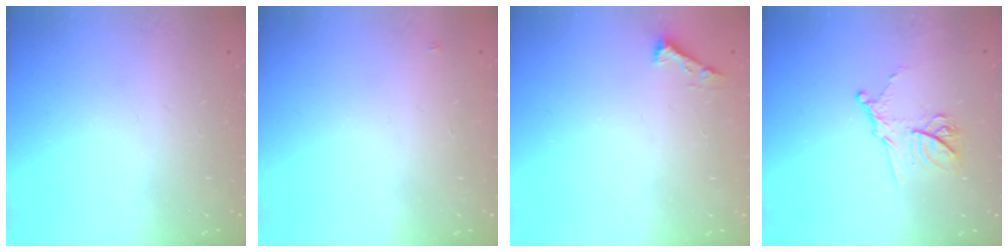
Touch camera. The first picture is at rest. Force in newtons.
{"total": 2.6, "press": 2.6, "slide": 0.2}
{"total": 2.3, "press": 2.3, "slide": 0.3}
{"total": 12.6, "press": 12.5, "slide": 0.9}